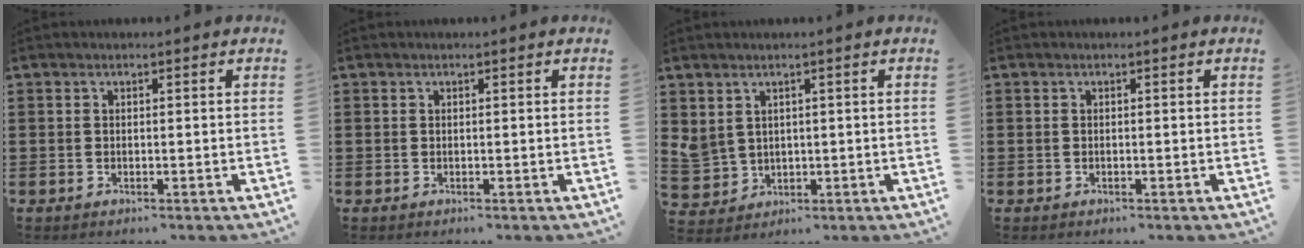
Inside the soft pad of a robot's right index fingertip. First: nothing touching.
{"total": 0.0}
{"total": 3.2, "force": [1.6, 2.7, 0.5], "torque": [-0.031, 0.008, 0.031]}
{"total": 0.0}